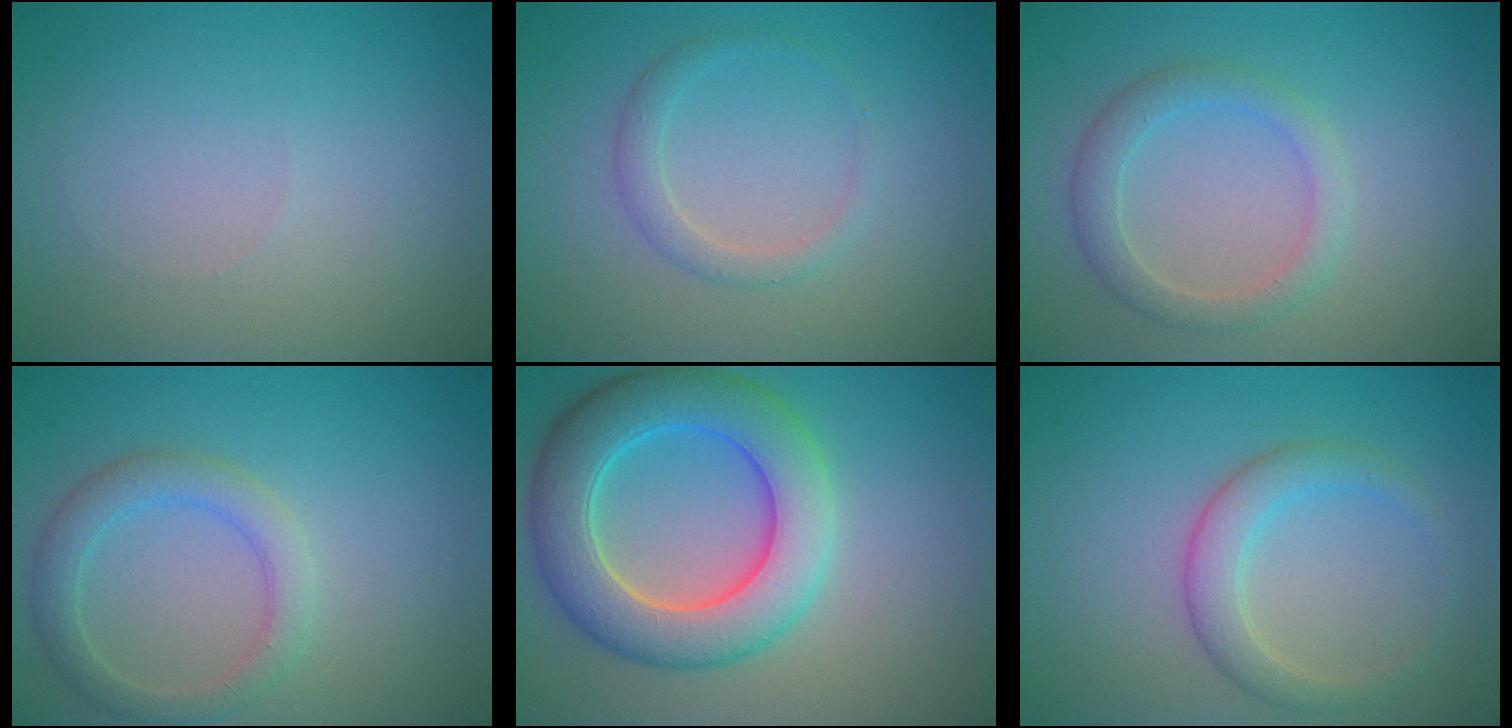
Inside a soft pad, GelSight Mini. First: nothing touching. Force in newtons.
{"total": 1.6, "press": 1.6, "slide": 0.1}
{"total": 2.8, "press": 2.8, "slide": 0.1}
{"total": 3.1, "press": 3.1, "slide": 0.1}
{"total": 8.4, "press": 8.4, "slide": 0.3}
{"total": 3.1, "press": 3.1, "slide": 0.1}